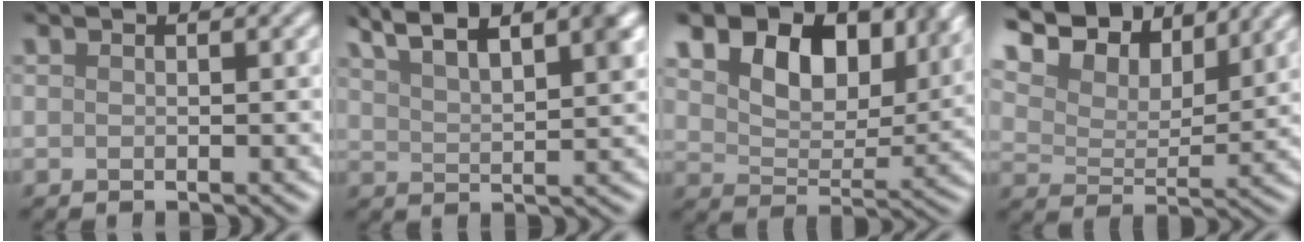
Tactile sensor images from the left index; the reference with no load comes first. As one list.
[{"total": 7.7, "force": [5.2, 2.3, 5.1], "torque": [-0.075, 0.024, 0.076]}, {"total": 10.1, "force": [5.4, 6.0, 6.1], "torque": [-0.101, 0.011, 0.078]}, {"total": 11.0, "force": [8.4, 5.1, 5.0], "torque": [-0.118, 0.009, 0.122]}]